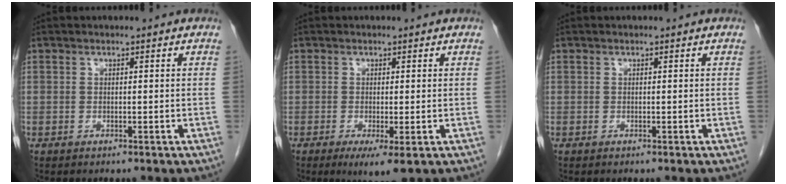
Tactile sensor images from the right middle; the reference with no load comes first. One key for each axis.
{"total": 4.2, "fx": -1.7, "fy": 0.7, "fz": 3.7, "tx": -0.055, "ty": -0.012, "tz": -0.020}
{"total": 0.0}